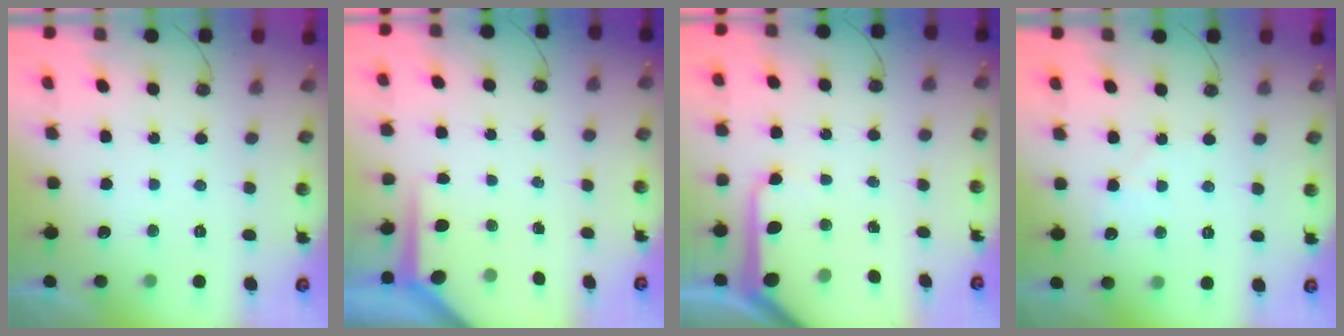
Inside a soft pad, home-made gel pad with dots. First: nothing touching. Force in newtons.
{"total": 4.9, "press": 4.8, "slide": 0.5}
{"total": 9.0, "press": 9.0, "slide": 0.6}
{"total": 4.8, "press": 4.7, "slide": 0.6}